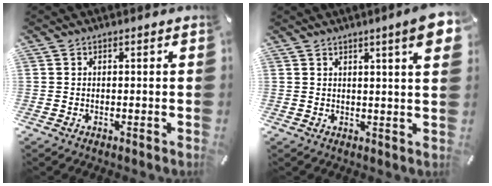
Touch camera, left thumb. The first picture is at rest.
{"total": 7.4, "force": [3.5, 0.5, 6.5], "torque": [-0.102, -0.011, 0.054]}